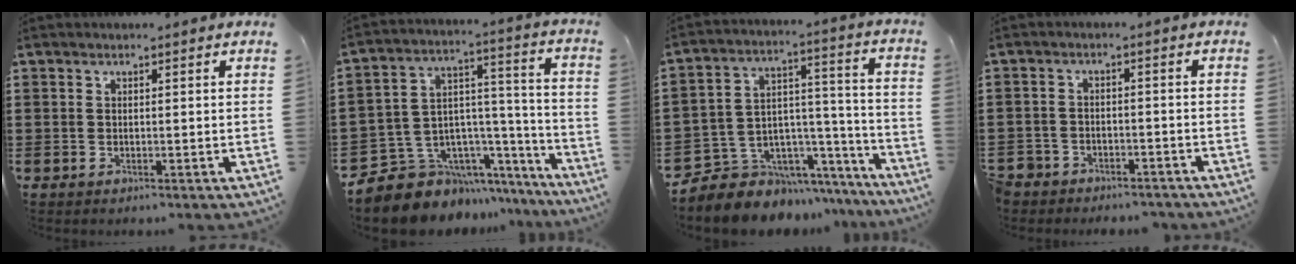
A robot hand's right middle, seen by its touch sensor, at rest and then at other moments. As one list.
[{"total": 8.8, "force": [-7.0, 5.3, 1.1], "torque": [-0.043, 0.004, -0.127]}, {"total": 7.0, "force": [-5.5, 4.3, -0.3], "torque": [-0.009, 0.009, -0.099]}, {"total": 3.3, "force": [-3.1, 1.0, -0.3], "torque": [-0.002, 0.001, -0.070]}]